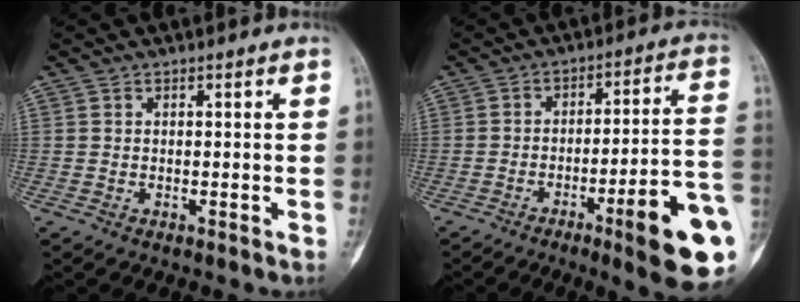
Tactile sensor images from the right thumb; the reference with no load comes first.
{"total": 18.3, "force": [-7.0, 2.7, 16.7], "torque": [-0.182, 0.031, -0.094]}